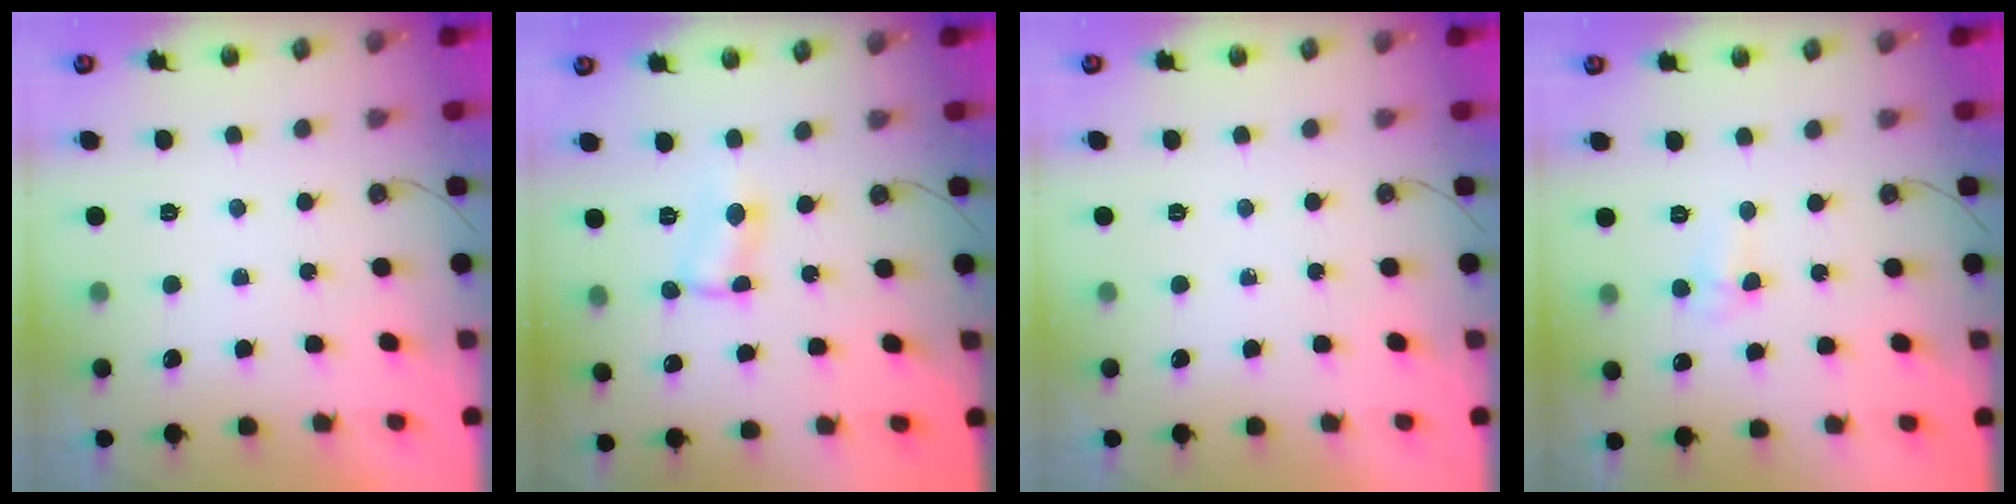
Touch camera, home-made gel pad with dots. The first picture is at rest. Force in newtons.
{"total": 3.0, "press": 3.0, "slide": 0.3}
{"total": 0.0}
{"total": 3.0, "press": 2.8, "slide": 1.1}